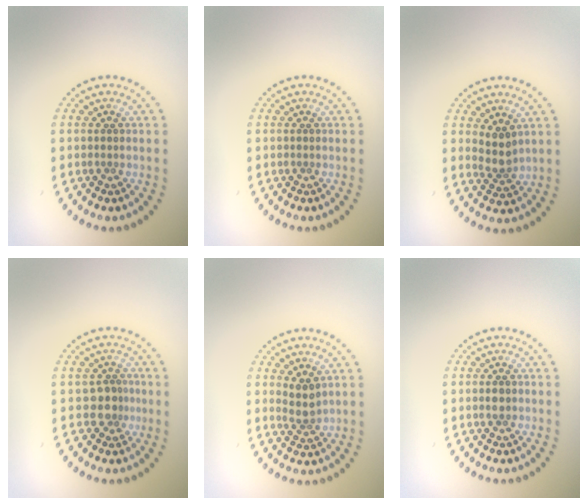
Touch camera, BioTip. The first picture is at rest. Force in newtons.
{"total": 0.0}
{"total": 2.3, "press": 1.9, "slide": 1.4}
{"total": 1.9, "press": 1.4, "slide": 1.3}
{"total": 1.8, "press": 1.5, "slide": 1.1}
{"total": 1.1, "press": 1.1, "slide": 0.1}